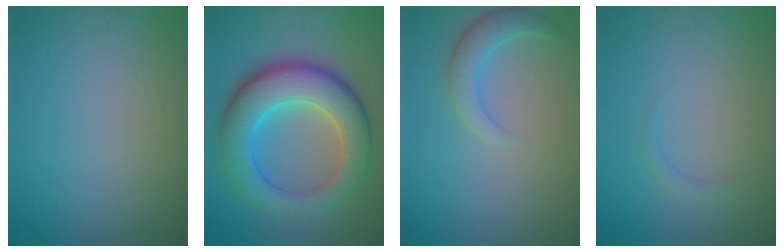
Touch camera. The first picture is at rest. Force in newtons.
{"total": 10.5, "press": 10.5, "slide": 0.1}
{"total": 2.8, "press": 2.8, "slide": 0.3}
{"total": 0.8, "press": 0.8, "slide": 0.1}